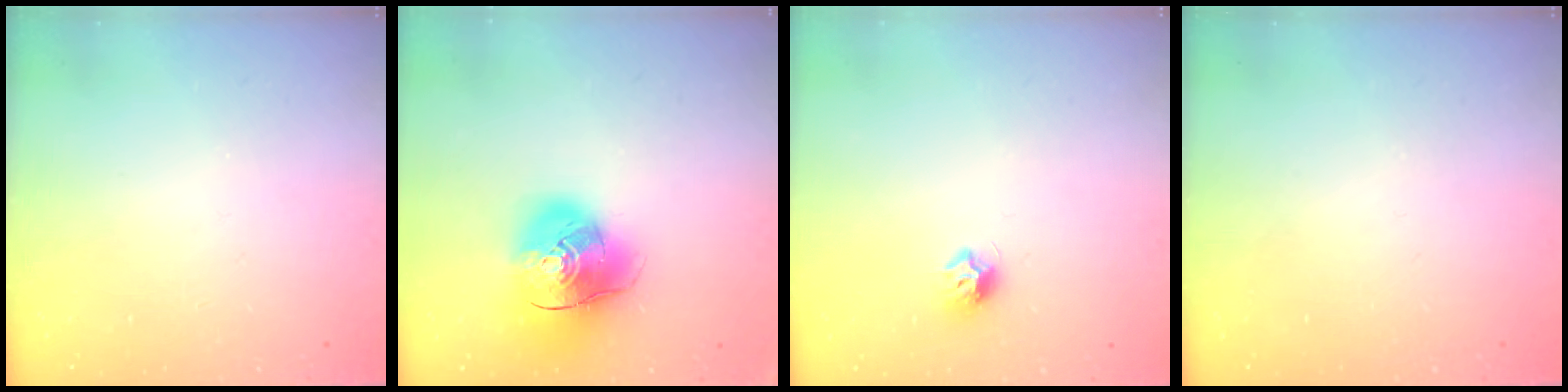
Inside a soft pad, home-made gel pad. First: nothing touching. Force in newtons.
{"total": 14.8, "press": 14.7, "slide": 2.1}
{"total": 8.2, "press": 8.2, "slide": 0.7}
{"total": 0.0}